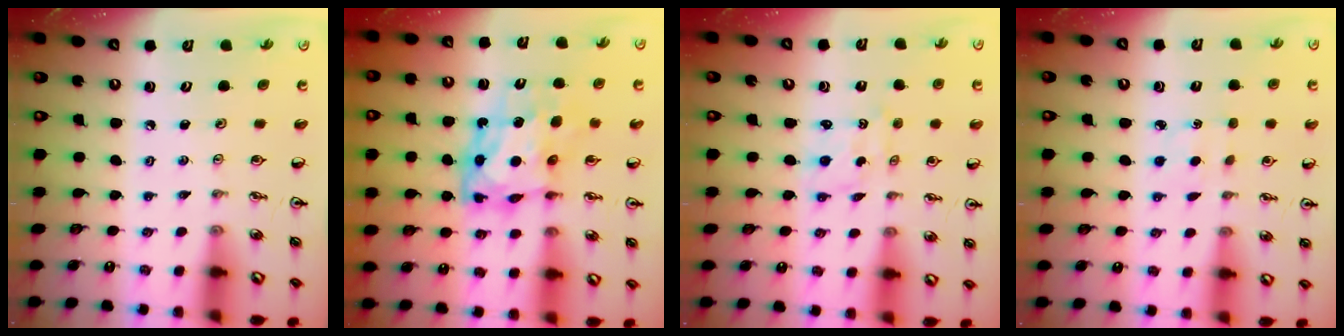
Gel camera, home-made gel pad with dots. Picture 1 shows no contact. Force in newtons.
{"total": 10.0, "press": 9.9, "slide": 1.0}
{"total": 1.0, "press": 0.9, "slide": 0.5}
{"total": 2.7, "press": 2.6, "slide": 0.3}